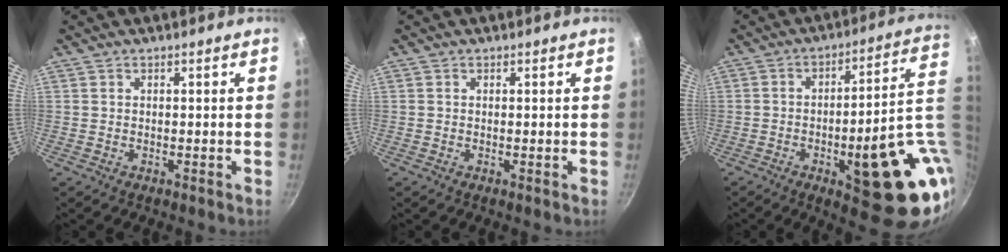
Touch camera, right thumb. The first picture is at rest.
{"total": 0.0}
{"total": 23.1, "force": [-2.9, 7.4, 21.6], "torque": [-0.240, 0.005, -0.026]}